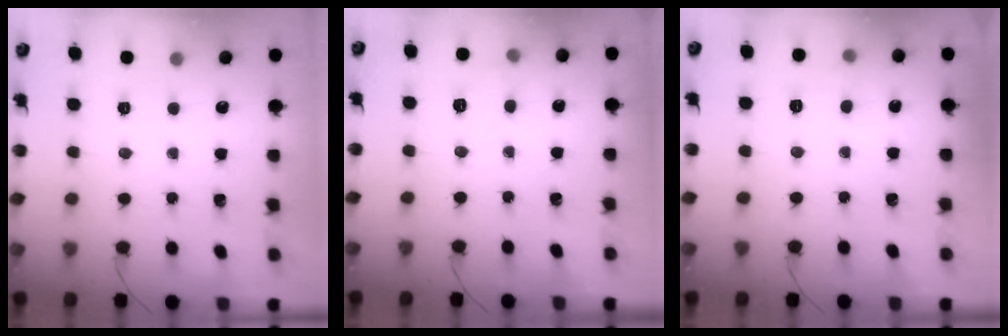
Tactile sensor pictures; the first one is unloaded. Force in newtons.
{"total": 5.9, "press": 5.6, "slide": 1.6}
{"total": 5.3, "press": 5.2, "slide": 1.3}